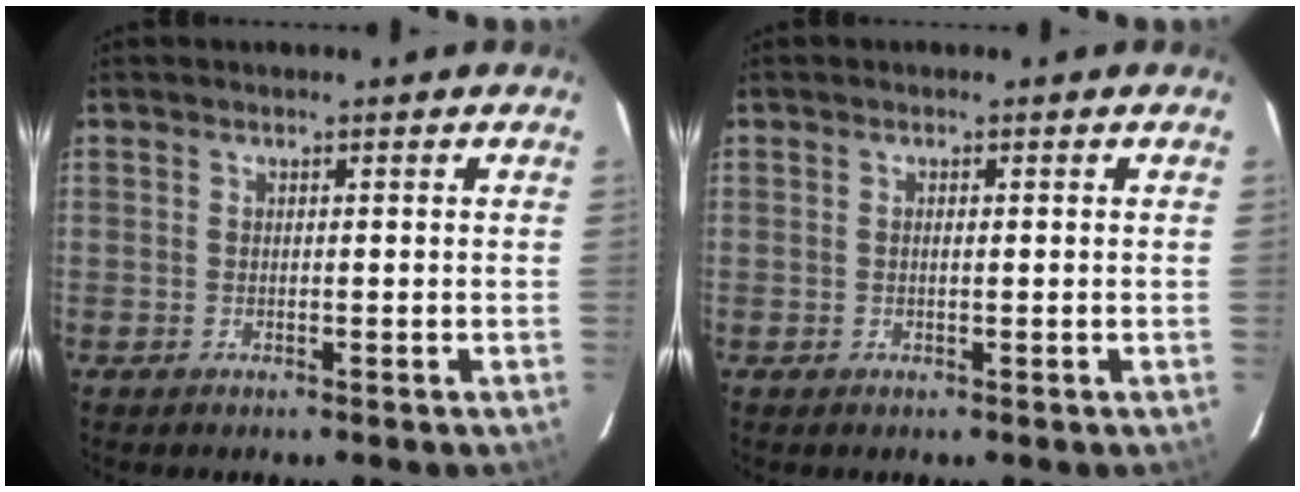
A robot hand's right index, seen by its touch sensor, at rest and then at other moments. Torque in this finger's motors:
{"motor_torque": [-0.26, 0.57, -0.01, 0.00]}